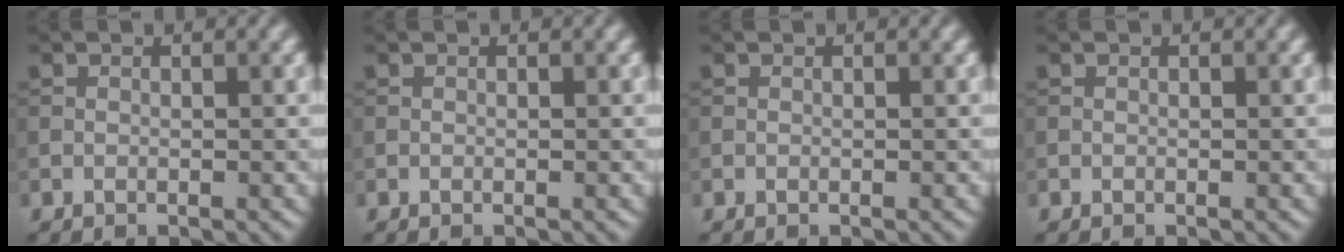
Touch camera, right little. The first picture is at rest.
{"total": 0.0}
{"total": 0.0}
{"total": 0.0}